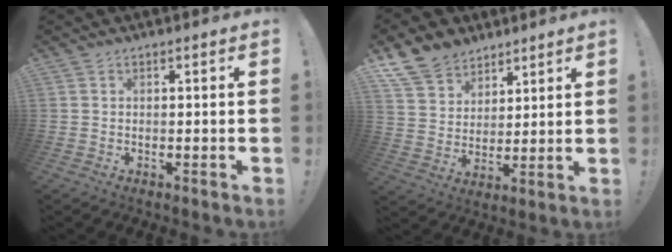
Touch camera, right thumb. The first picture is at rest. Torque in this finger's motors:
{"motor_torque": [0.49, 0.68, 0.10, 0.09, 0.02]}